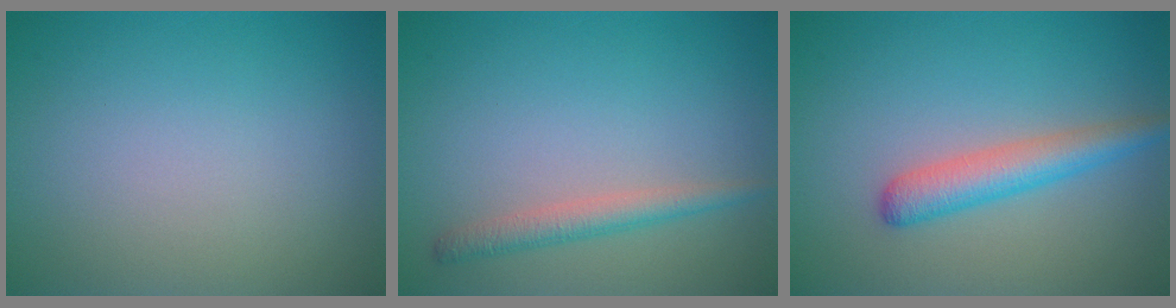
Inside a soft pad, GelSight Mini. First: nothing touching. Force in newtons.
{"total": 2.1, "press": 2.1, "slide": 0.1}
{"total": 3.4, "press": 3.4, "slide": 0.1}